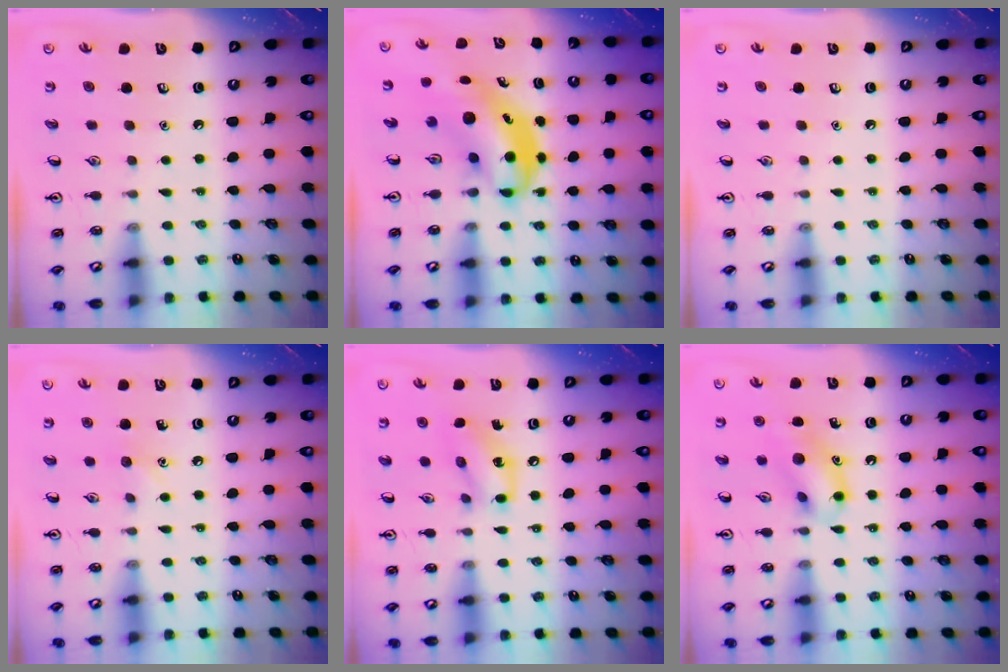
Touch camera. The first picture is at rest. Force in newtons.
{"total": 6.7, "press": 6.5, "slide": 1.6}
{"total": 0.0}
{"total": 5.0, "press": 4.7, "slide": 1.6}
{"total": 10.5, "press": 10.4, "slide": 1.5}
{"total": 12.2, "press": 11.9, "slide": 2.4}